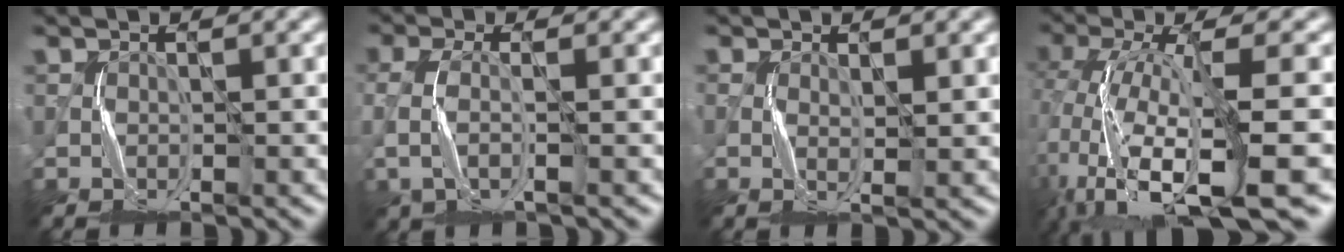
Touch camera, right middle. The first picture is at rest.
{"total": 2.4, "force": [-0.8, 0.6, 2.1], "torque": [-0.054, -0.002, -0.019]}
{"total": 1.0, "force": [0.1, 0.1, 1.0], "torque": [-0.019, 0.000, 0.001]}
{"total": 13.9, "force": [-4.2, 3.1, 12.9], "torque": [-0.257, -0.014, -0.050]}